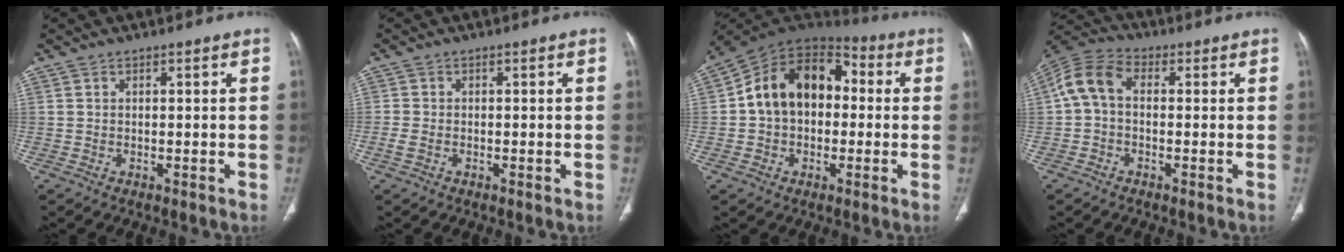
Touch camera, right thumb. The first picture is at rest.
{"total": 1.9, "force": [-0.7, 1.3, 1.2], "torque": [-0.031, -0.001, -0.015]}
{"total": 16.6, "force": [1.0, 11.8, 11.6], "torque": [-0.156, 0.047, 0.003]}
{"total": 8.0, "force": [0.2, 5.4, 5.9], "torque": [-0.115, 0.026, -0.009]}